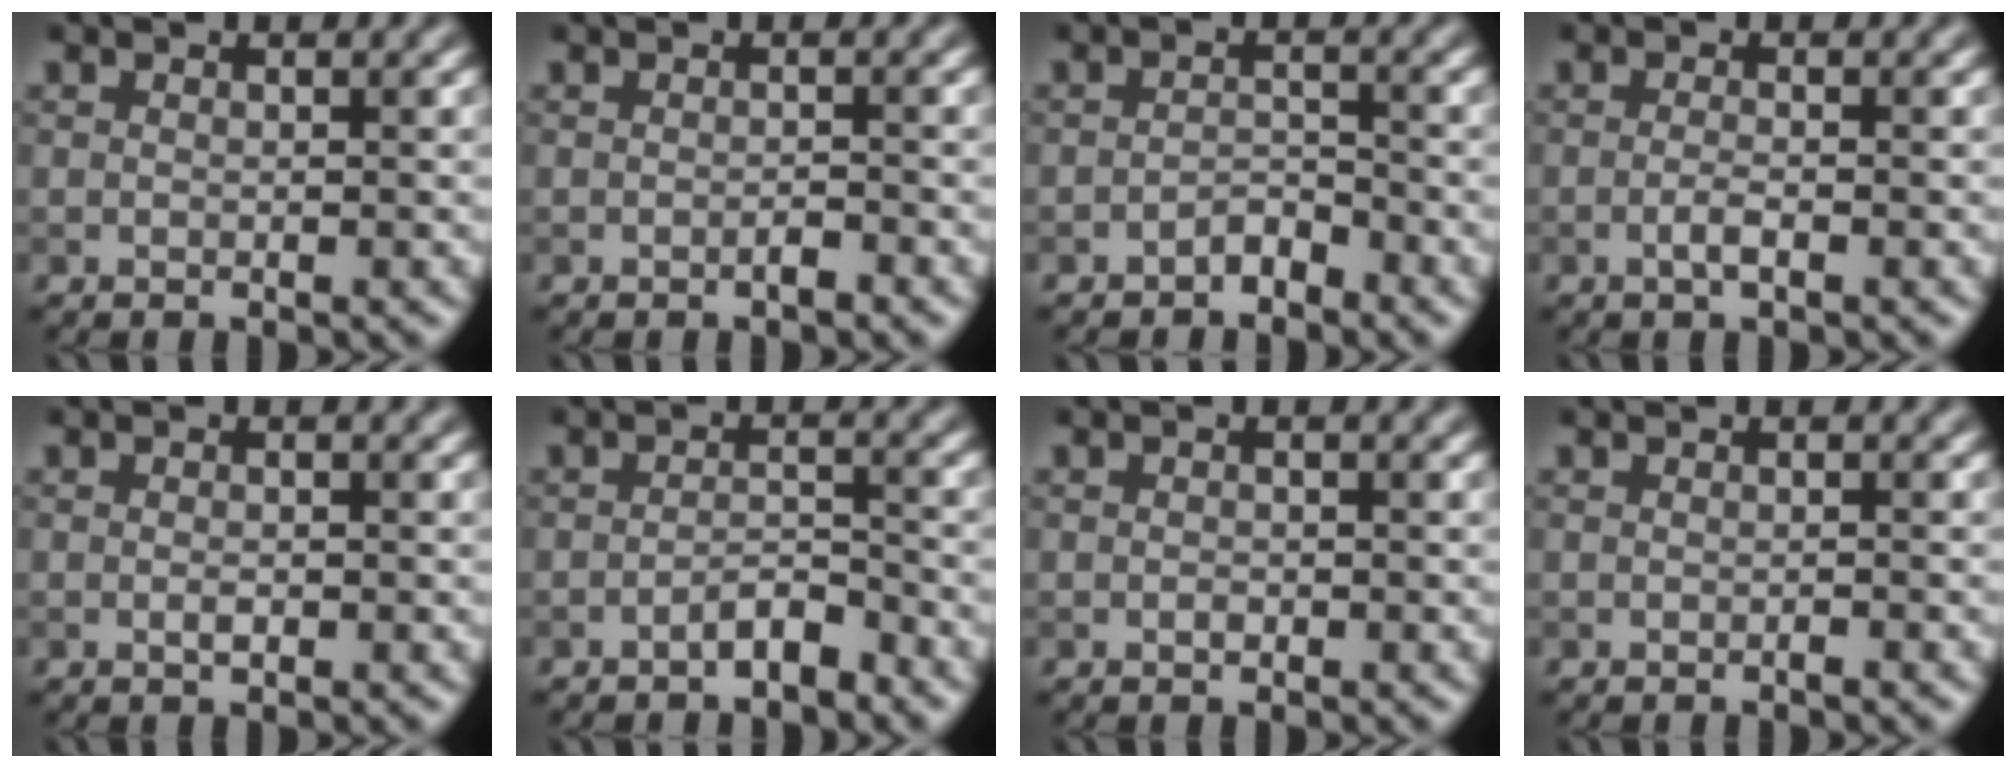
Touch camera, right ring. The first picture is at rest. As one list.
[{"total": 0.9, "force": [-0.6, 0.1, 0.7], "torque": [-0.011, 0.001, -0.009]}, {"total": 1.5, "force": [-1.3, 0.6, 0.6], "torque": [-0.008, 0.006, -0.024]}, {"total": 1.3, "force": [-0.5, 0.3, 1.2], "torque": [-0.024, 0.000, -0.013]}, {"total": 0.8, "force": [-0.2, 0.3, 0.7], "torque": [-0.015, -0.002, -0.004]}, {"total": 1.9, "force": [-1.5, 0.5, 1.1], "torque": [-0.018, 0.008, -0.027]}, {"total": 0.6, "force": [-0.2, 0.4, 0.4], "torque": [-0.006, 0.000, -0.004]}, {"total": 0.5, "force": [-0.3, 0.0, 0.4], "torque": [-0.005, 0.002, -0.006]}]